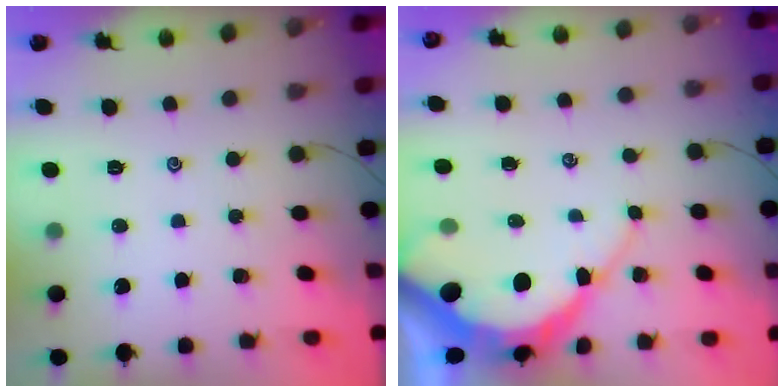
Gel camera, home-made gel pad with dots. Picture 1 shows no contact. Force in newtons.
{"total": 11.4, "press": 11.3, "slide": 0.9}